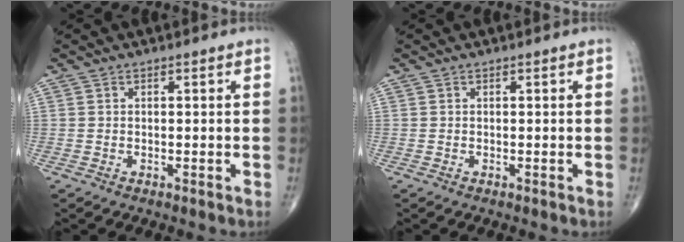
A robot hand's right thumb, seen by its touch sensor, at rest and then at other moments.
{"total": 0.0}